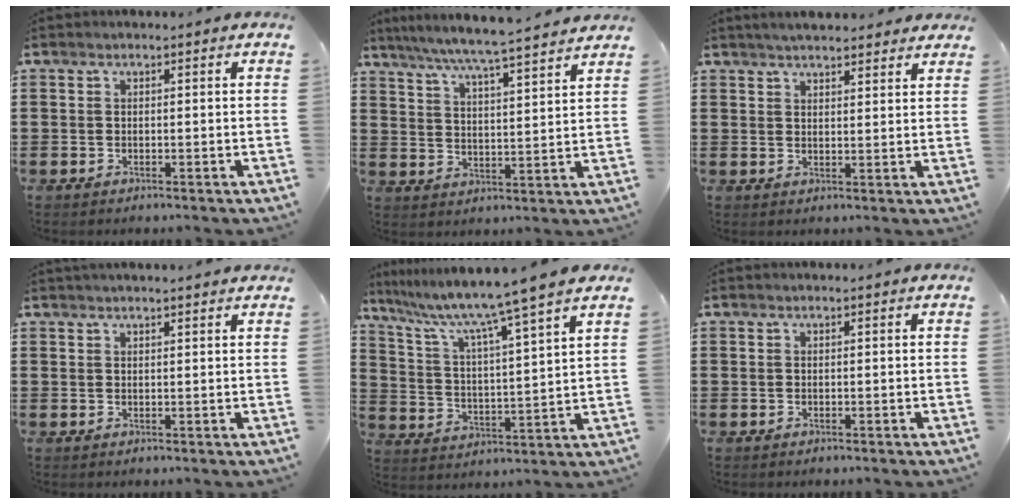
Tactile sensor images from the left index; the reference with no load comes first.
{"total": 5.8, "force": [5.1, -0.8, 2.6], "torque": [-0.070, -0.038, 0.084]}
{"total": 3.1, "force": [3.0, 0.3, 0.9], "torque": [-0.024, -0.002, 0.055]}
{"total": 1.1, "force": [1.0, -0.2, 0.4], "torque": [-0.008, -0.001, 0.020]}
{"total": 8.4, "force": [6.9, -1.4, 4.7], "torque": [-0.121, -0.056, 0.105]}
{"total": 0.0}